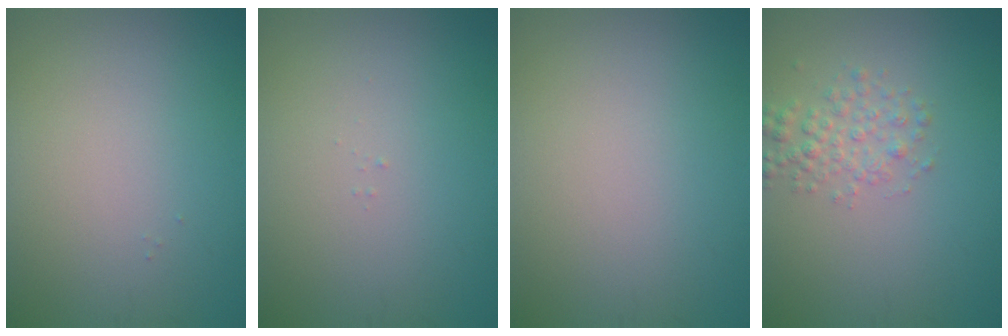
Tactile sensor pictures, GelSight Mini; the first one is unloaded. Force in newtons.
{"total": 0.0}
{"total": 0.0}
{"total": 2.3, "press": 2.3, "slide": 0.1}